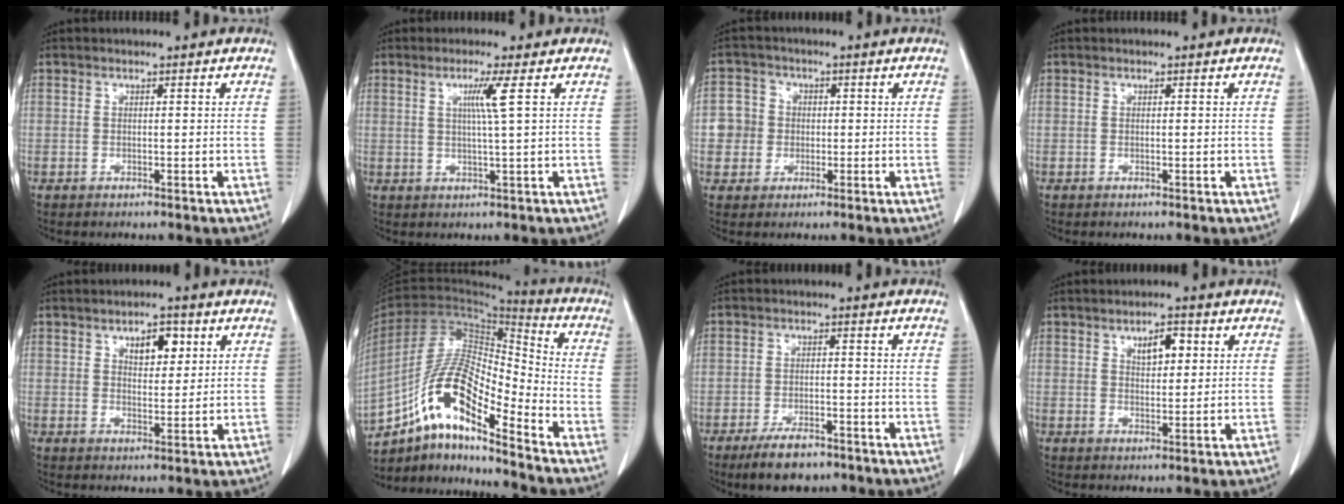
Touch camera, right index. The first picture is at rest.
{"total": 3.8, "force": [1.2, -1.1, 3.4], "torque": [-0.067, -0.005, 0.023]}
{"total": 4.7, "force": [-0.4, 4.7, 0.7], "torque": [-0.013, 0.017, -0.007]}
{"total": 0.0}
{"total": 4.9, "force": [2.3, 2.4, 3.7], "torque": [-0.056, 0.002, 0.037]}
{"total": 15.4, "force": [-9.4, 3.2, 11.8], "torque": [-0.228, 0.018, -0.168]}
{"total": 6.2, "force": [-4.5, 2.4, 3.5], "torque": [-0.065, -0.003, -0.072]}
{"total": 4.2, "force": [1.7, 1.9, 3.3], "torque": [-0.052, 0.002, 0.028]}